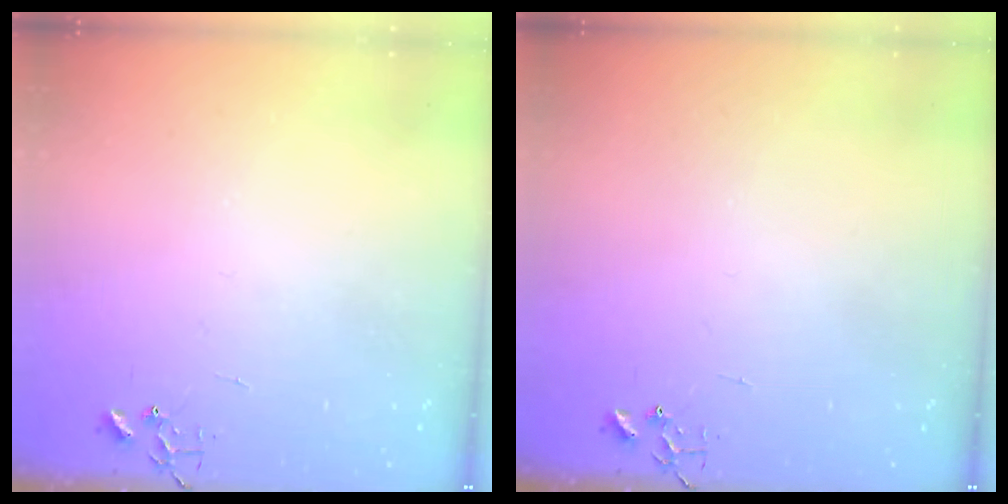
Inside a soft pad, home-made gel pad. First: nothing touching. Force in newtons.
{"total": 0.0}